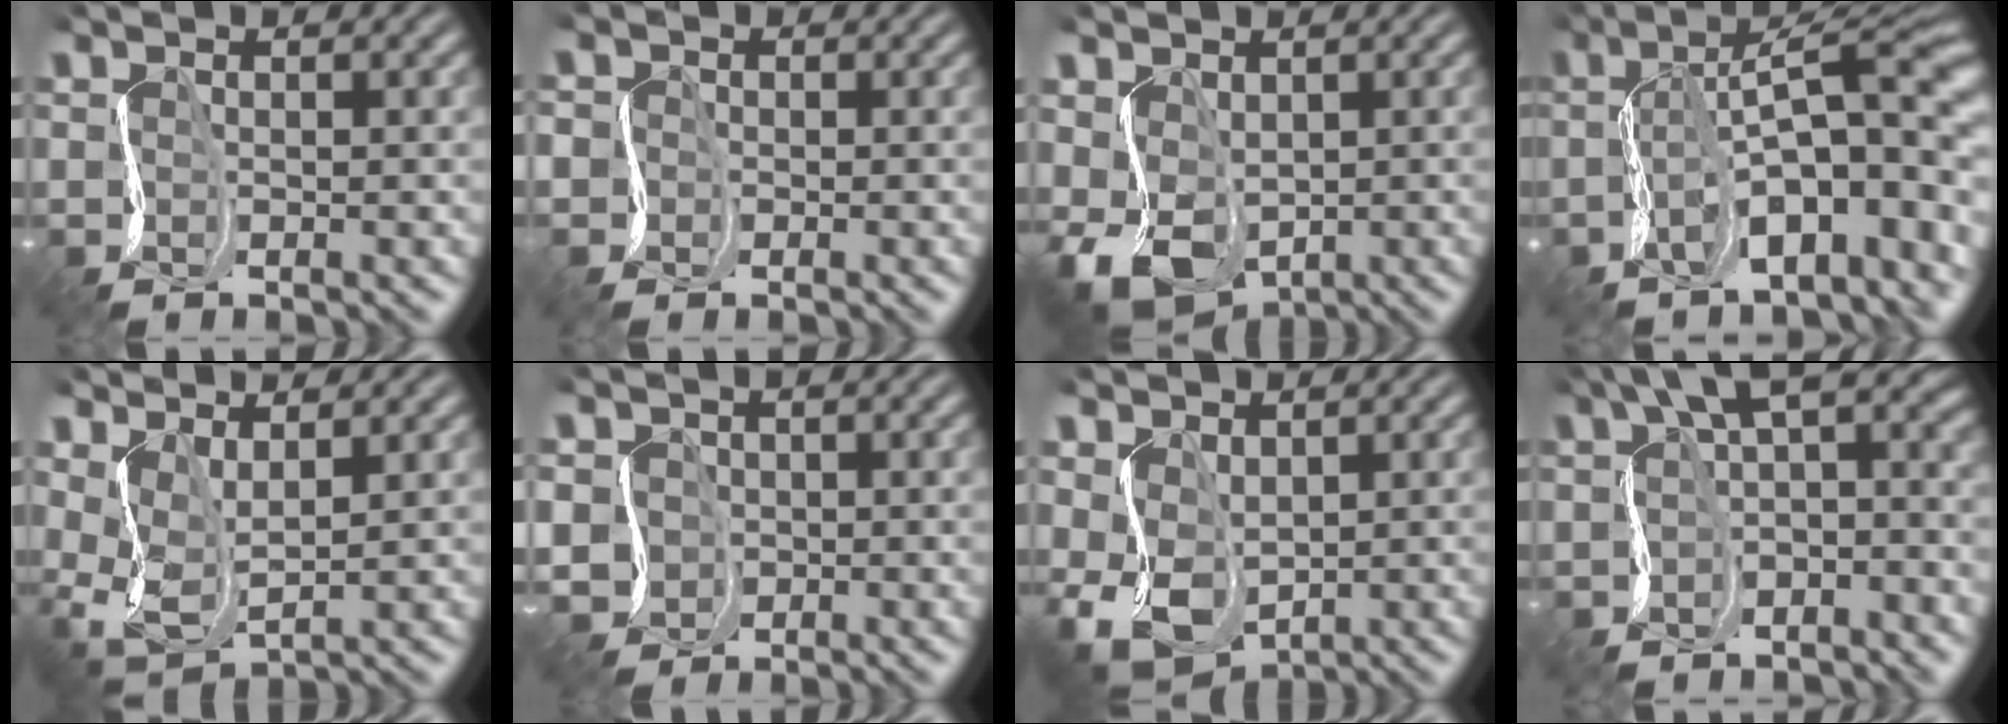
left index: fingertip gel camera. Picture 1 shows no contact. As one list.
[{"total": 2.3, "force": [-1.1, 1.9, -0.6], "torque": [0.010, 0.005, -0.032]}, {"total": 4.9, "force": [-1.1, 3.7, 3.0], "torque": [-0.093, -0.019, -0.005]}, {"total": 9.9, "force": [-3.2, 3.1, 8.9], "torque": [-0.132, 0.018, -0.048]}, {"total": 2.5, "force": [0.7, 1.4, 2.0], "torque": [-0.069, -0.006, 0.024]}, {"total": 2.2, "force": [-0.8, 2.0, -0.2], "torque": [-0.014, -0.006, -0.005]}, {"total": 4.6, "force": [-0.7, 3.5, 3.0], "torque": [-0.095, -0.014, 0.001]}, {"total": 5.4, "force": [1.2, 2.5, 4.6], "torque": [-0.068, 0.014, 0.019]}]